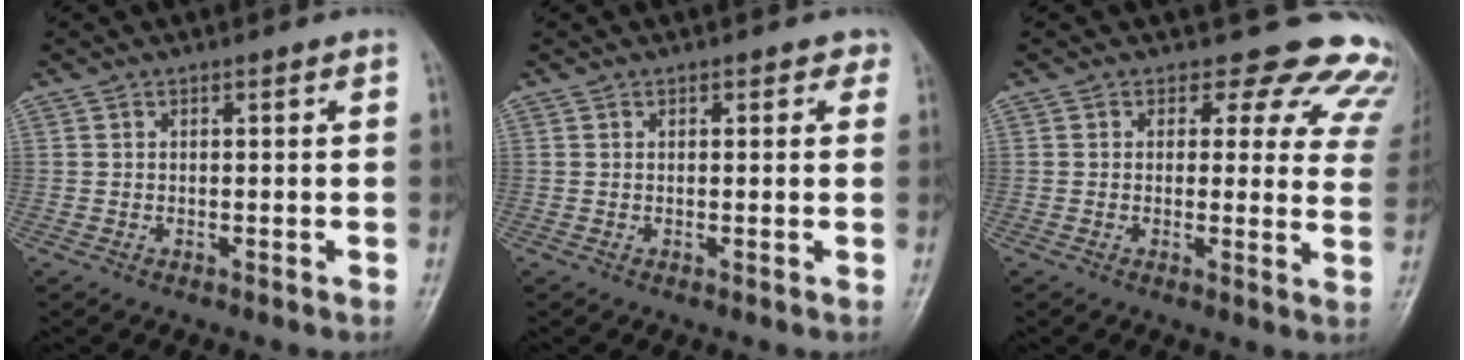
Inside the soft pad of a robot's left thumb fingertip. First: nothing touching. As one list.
[{"total": 1.8, "force": [1.0, 1.2, 0.9], "torque": [0.010, 0.000, 0.005]}, {"total": 13.9, "force": [11.8, 6.6, 3.2], "torque": [0.024, -0.072, 0.096]}]